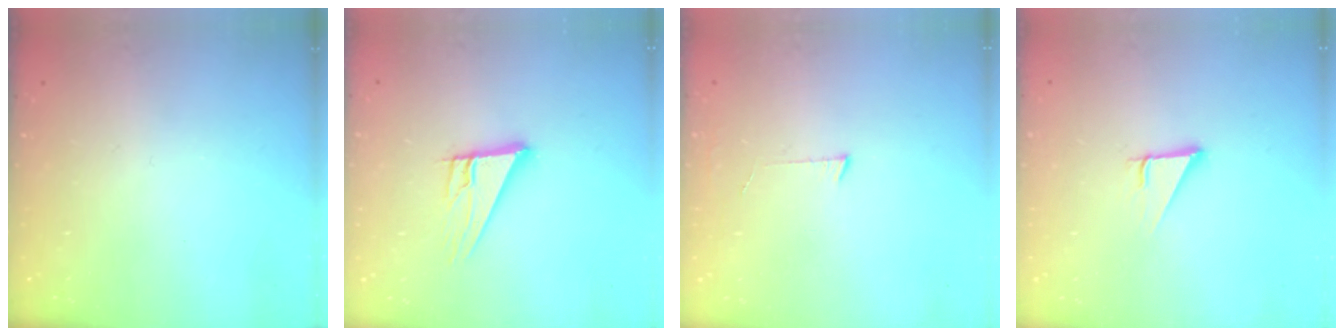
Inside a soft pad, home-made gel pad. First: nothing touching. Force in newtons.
{"total": 10.7, "press": 10.7, "slide": 0.7}
{"total": 3.0, "press": 3.0, "slide": 0.3}
{"total": 3.0, "press": 3.0, "slide": 0.1}